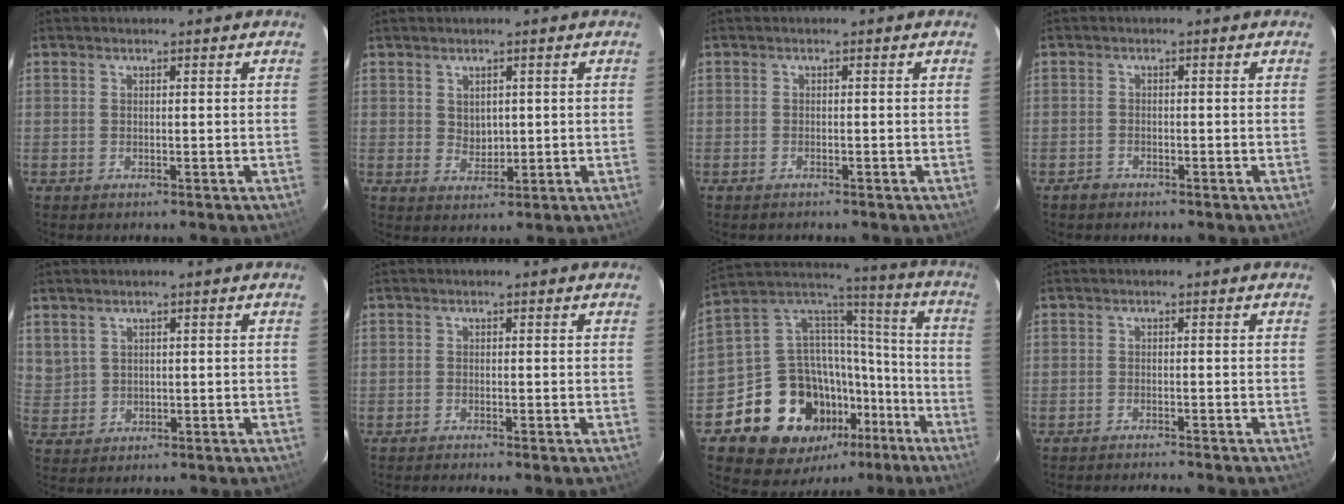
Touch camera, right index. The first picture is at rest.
{"total": 3.0, "force": [0.9, 2.4, 1.6], "torque": [-0.022, 0.004, 0.021]}
{"total": 0.9, "force": [-0.9, 0.3, 0.1], "torque": [-0.004, 0.002, -0.016]}
{"total": 1.7, "force": [-1.4, 0.9, 0.1], "torque": [-0.004, 0.003, -0.024]}
{"total": 3.7, "force": [2.1, 2.8, 1.0], "torque": [-0.015, 0.012, 0.054]}
{"total": 1.2, "force": [-1.0, -0.2, 0.6], "torque": [-0.015, -0.003, -0.021]}
{"total": 22.0, "force": [-11.3, 16.3, 9.5], "torque": [-0.195, 0.073, -0.155]}
{"total": 4.8, "force": [-4.6, -0.1, 1.5], "torque": [-0.042, -0.007, -0.072]}